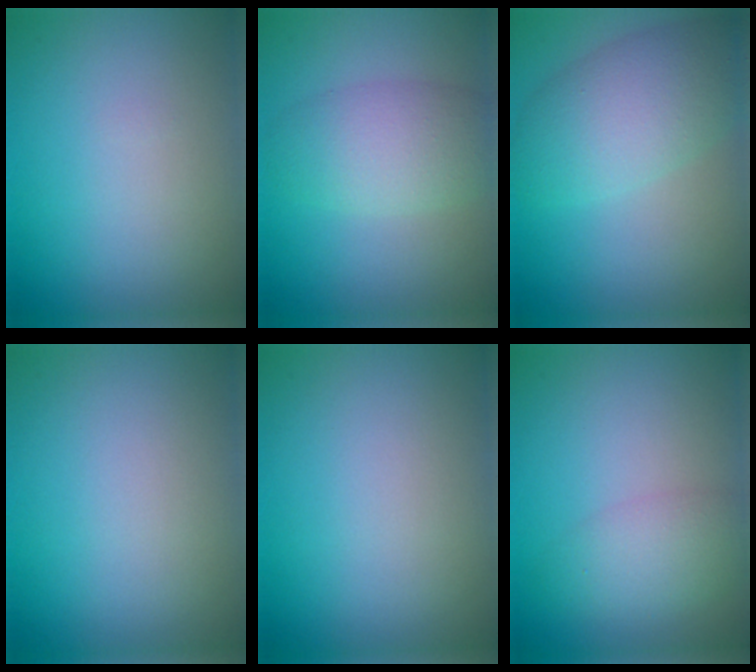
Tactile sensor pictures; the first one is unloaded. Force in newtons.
{"total": 4.2, "press": 4.2, "slide": 0.0}
{"total": 6.2, "press": 6.2, "slide": 0.1}
{"total": 0.0}
{"total": 0.0}
{"total": 3.0, "press": 3.0, "slide": 0.1}